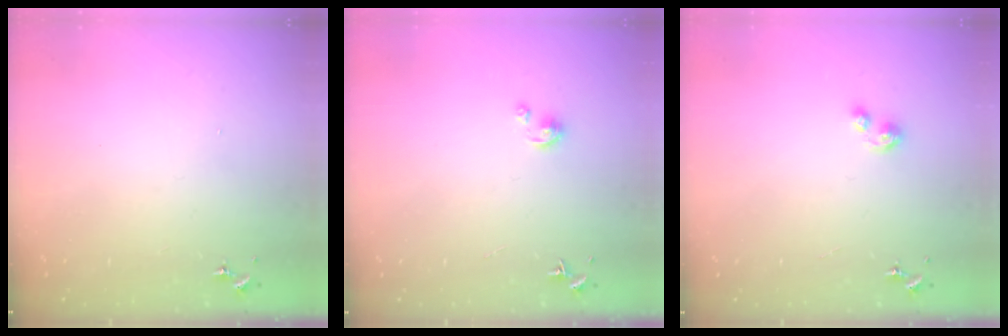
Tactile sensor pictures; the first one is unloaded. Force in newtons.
{"total": 2.7, "press": 2.7, "slide": 0.3}
{"total": 4.5, "press": 4.5, "slide": 0.4}